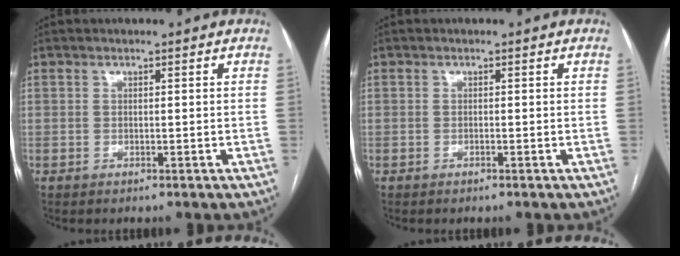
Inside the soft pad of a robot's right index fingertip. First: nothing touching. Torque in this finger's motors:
{"motor_torque": [0.13, -0.02, 0.02, 0.01]}